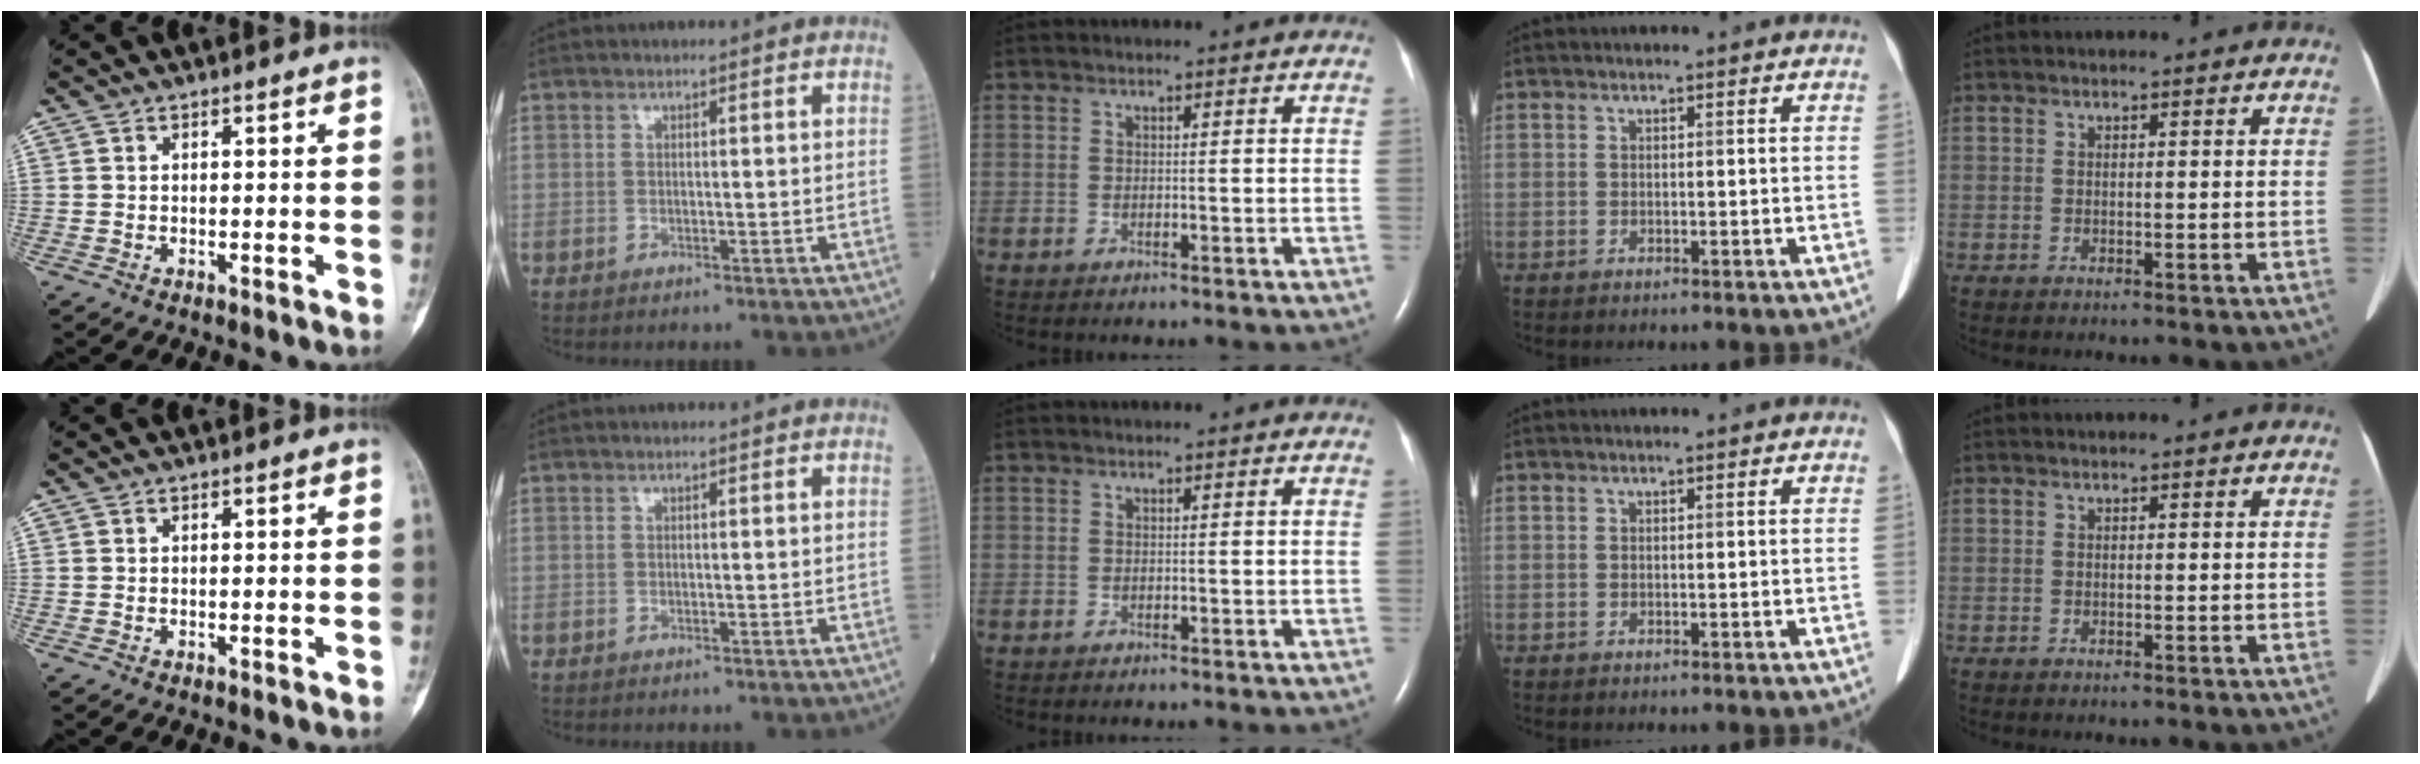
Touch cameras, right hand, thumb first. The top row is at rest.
{}